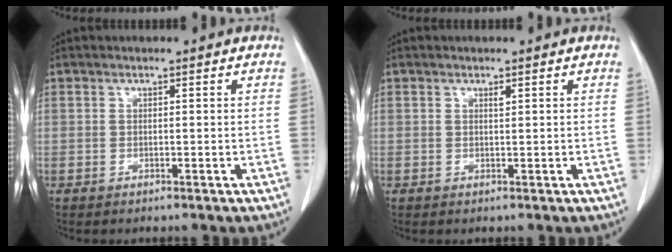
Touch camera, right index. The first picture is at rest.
{"total": 0.5, "force": [0.4, 0.1, 0.4], "torque": [-0.011, -0.003, 0.006]}